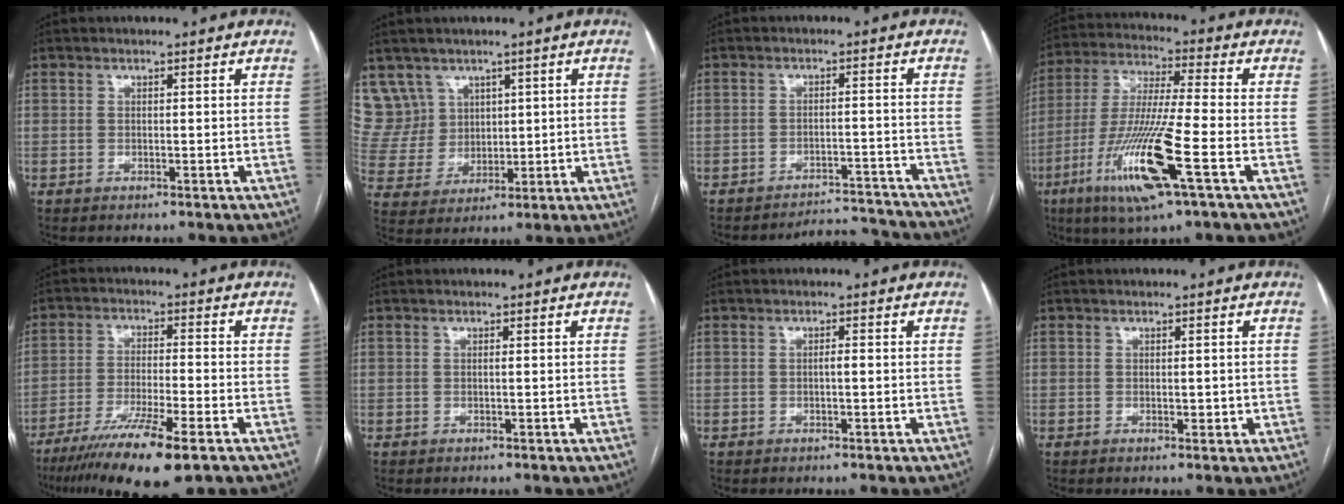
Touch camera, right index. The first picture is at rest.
{"total": 8.4, "force": [5.2, 6.5, -0.1], "torque": [-0.005, 0.030, 0.118]}
{"total": 7.9, "force": [-7.8, 0.8, -1.0], "torque": [0.020, 0.025, -0.103]}
{"total": 15.9, "force": [-6.5, 0.4, 14.6], "torque": [-0.302, -0.024, -0.121]}
{"total": 13.4, "force": [-8.7, 0.9, 10.1], "torque": [-0.181, -0.036, -0.145]}
{"total": 0.0}
{"total": 0.9, "force": [-0.2, 0.1, 0.8], "torque": [-0.013, 0.002, -0.003]}
{"total": 1.4, "force": [-0.1, 0.8, 1.1], "torque": [-0.013, 0.000, 0.001]}